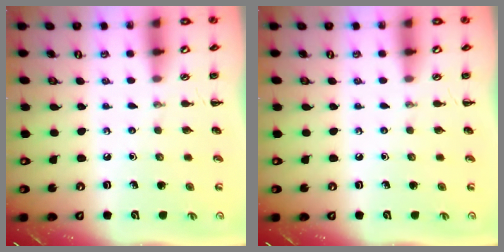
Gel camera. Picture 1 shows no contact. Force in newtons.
{"total": 0.0}